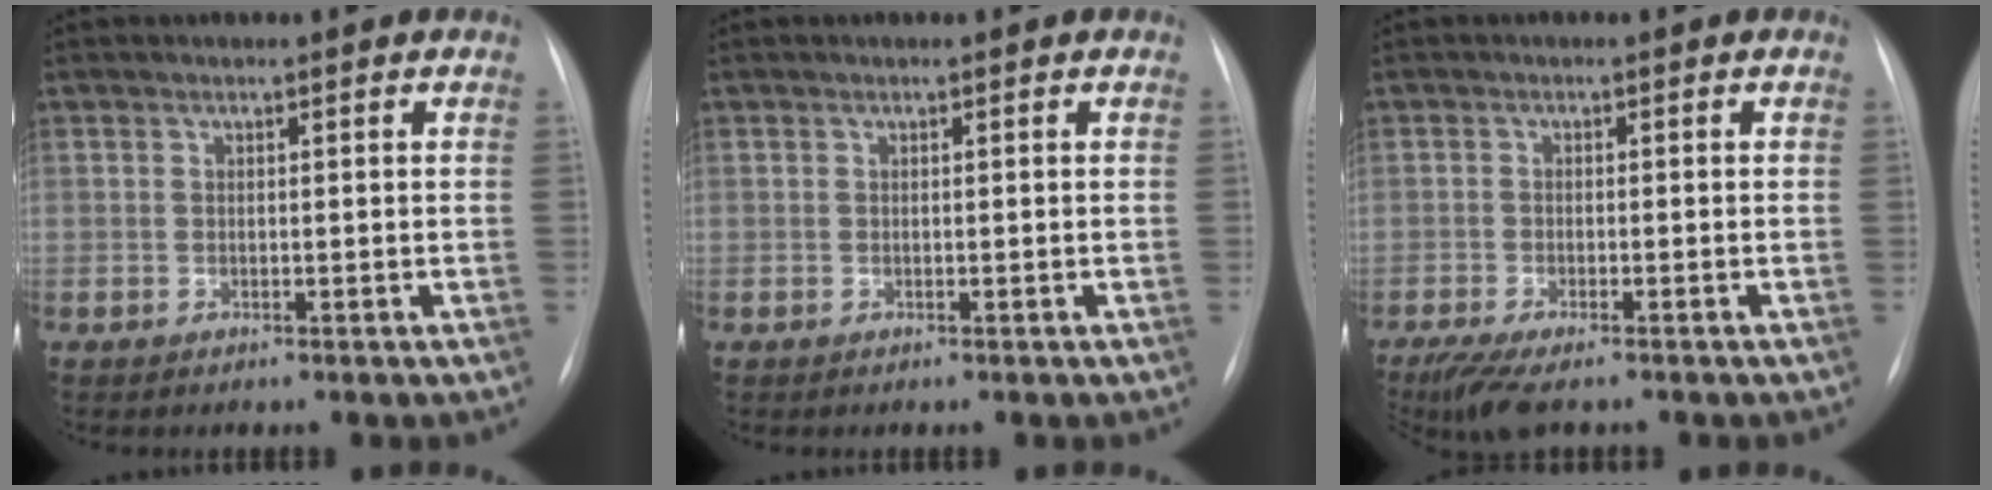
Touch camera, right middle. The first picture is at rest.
{"total": 0.0}
{"total": 6.2, "force": [-4.7, 1.2, 3.9], "torque": [-0.071, -0.017, -0.078]}